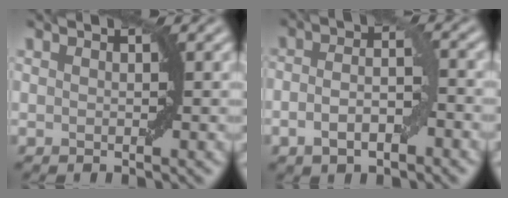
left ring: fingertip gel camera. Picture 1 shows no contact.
{"total": 4.2, "force": [-1.7, 1.9, 3.4], "torque": [-0.060, 0.001, -0.033]}